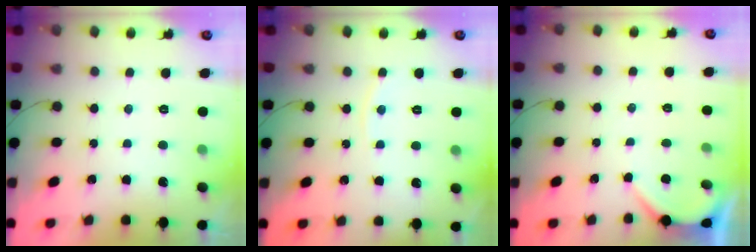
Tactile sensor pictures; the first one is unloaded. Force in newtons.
{"total": 2.9, "press": 2.8, "slide": 0.4}
{"total": 1.9, "press": 1.9, "slide": 0.2}